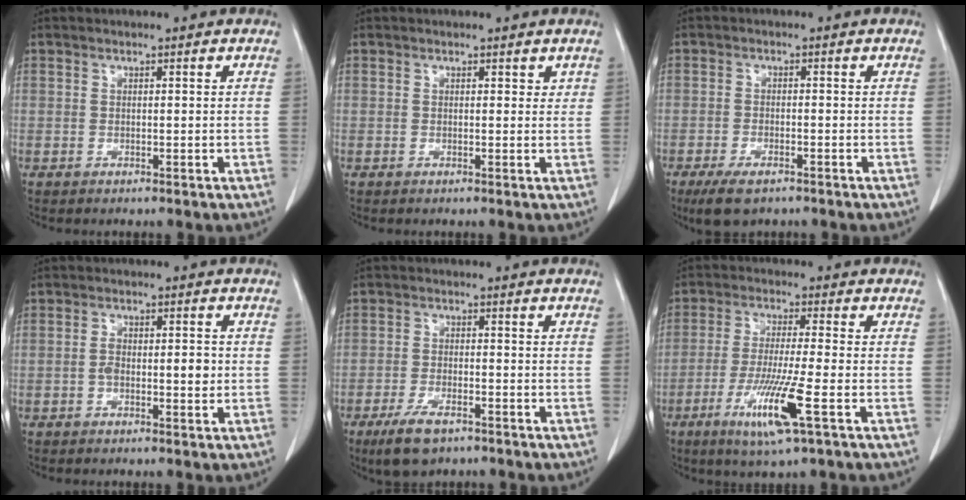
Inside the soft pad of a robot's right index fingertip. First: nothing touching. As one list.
[{"total": 1.1, "force": [0.7, 0.7, 0.2], "torque": [0.011, 0.000, 0.005]}, {"total": 5.2, "force": [-3.7, 1.9, 3.1], "torque": [-0.059, -0.007, -0.061]}, {"total": 4.2, "force": [-0.5, 1.8, 3.8], "torque": [-0.067, 0.008, -0.008]}, {"total": 6.3, "force": [-4.2, 2.1, 4.1], "torque": [-0.084, -0.009, -0.071]}, {"total": 10.1, "force": [-4.2, -0.3, 9.2], "torque": [-0.180, -0.026, -0.079]}]